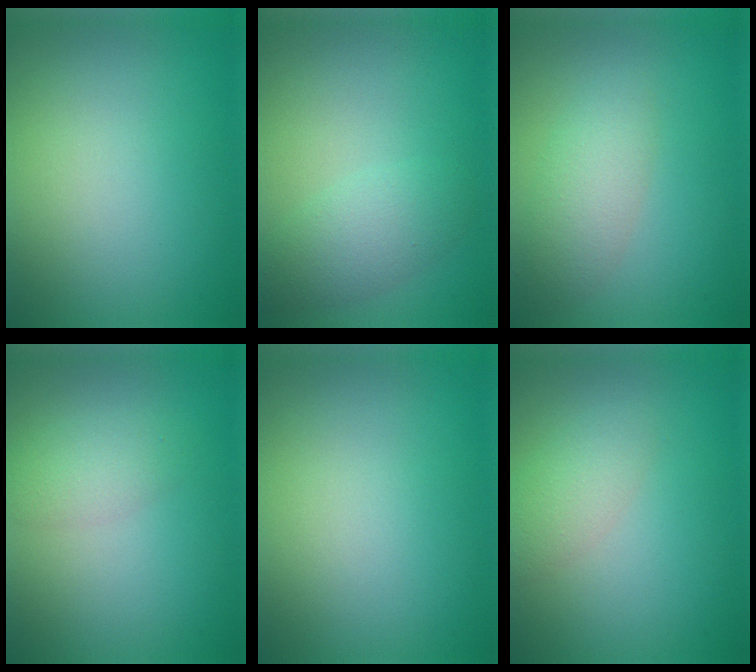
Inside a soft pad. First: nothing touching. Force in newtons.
{"total": 2.9, "press": 2.9, "slide": 0.2}
{"total": 2.8, "press": 2.8, "slide": 0.0}
{"total": 2.1, "press": 2.1, "slide": 0.0}
{"total": 0.0}
{"total": 2.1, "press": 2.1, "slide": 0.1}